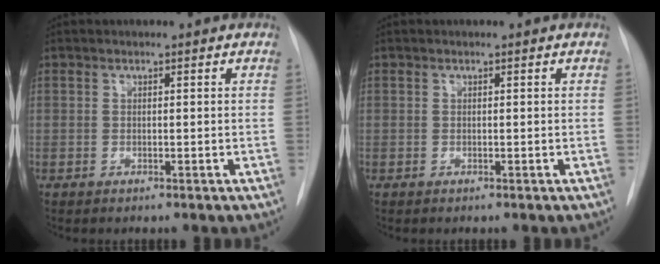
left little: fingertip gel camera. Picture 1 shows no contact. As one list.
[{"total": 0.0}]